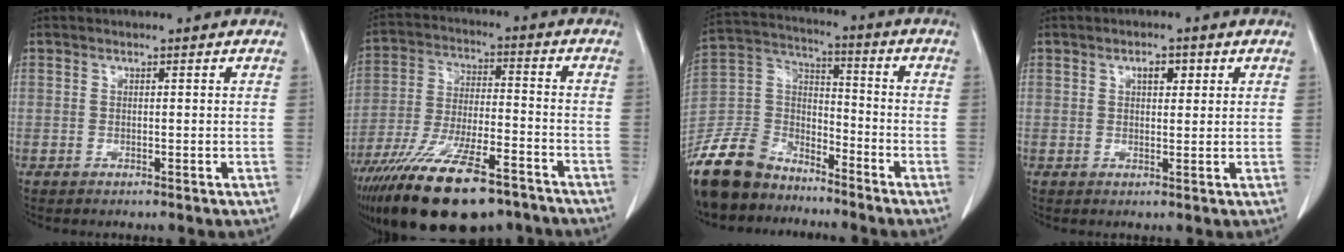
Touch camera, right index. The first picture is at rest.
{"total": 22.6, "force": [-15.9, 6.5, 14.7], "torque": [-0.274, -0.028, -0.268]}
{"total": 16.2, "force": [-13.2, 7.5, 5.5], "torque": [-0.131, 0.018, -0.250]}
{"total": 3.0, "force": [1.2, 1.6, 2.2], "torque": [-0.039, 0.005, 0.019]}